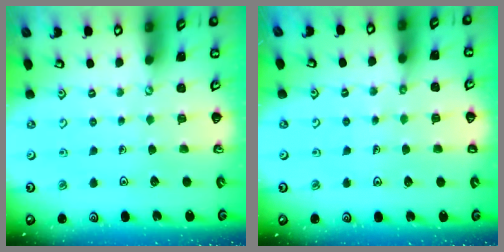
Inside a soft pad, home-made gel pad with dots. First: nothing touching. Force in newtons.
{"total": 1.7, "press": 1.7, "slide": 0.2}